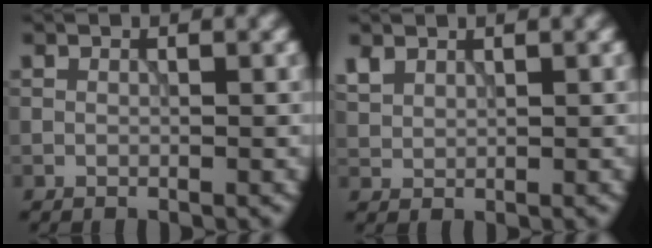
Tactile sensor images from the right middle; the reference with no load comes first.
{"total": 1.4, "force": [1.2, 0.7, 0.5], "torque": [-0.018, 0.005, 0.031]}